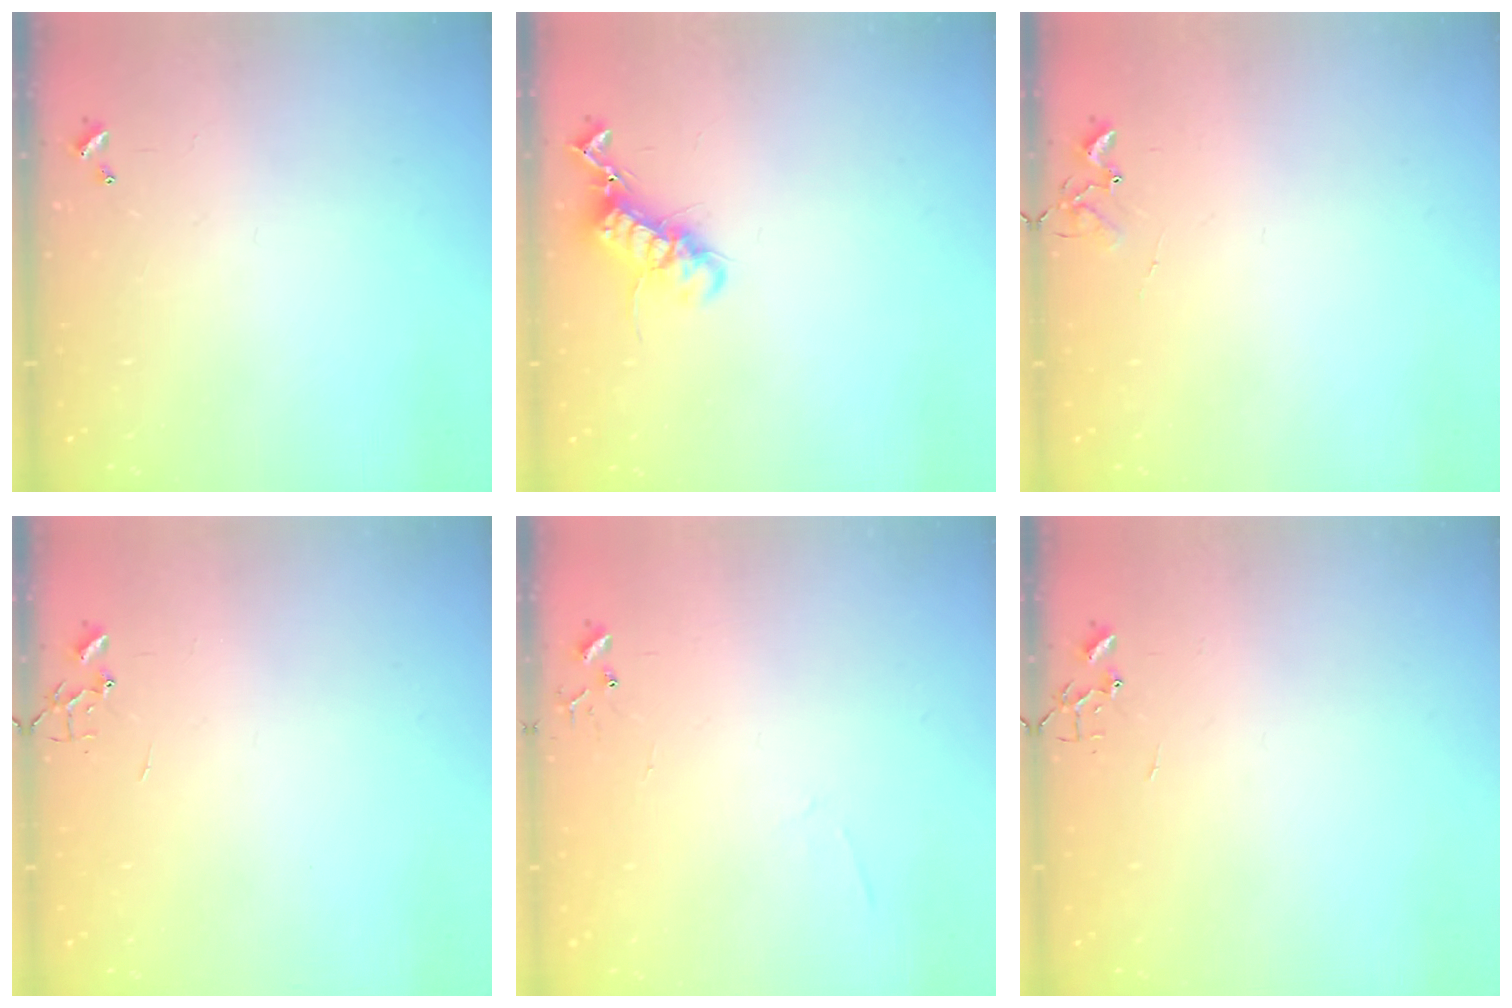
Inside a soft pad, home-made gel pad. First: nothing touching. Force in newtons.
{"total": 12.5, "press": 12.5, "slide": 0.4}
{"total": 6.1, "press": 6.0, "slide": 0.6}
{"total": 0.0}
{"total": 4.4, "press": 4.4, "slide": 0.4}
{"total": 0.0}